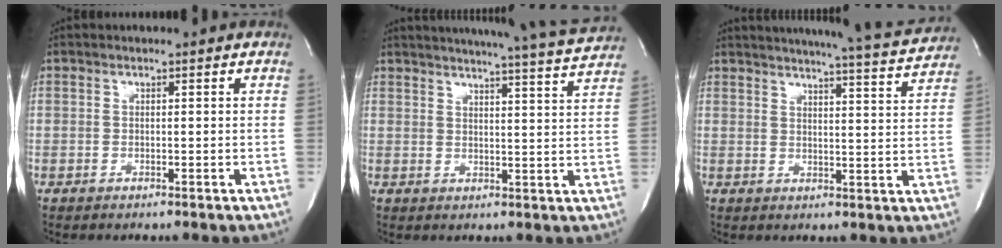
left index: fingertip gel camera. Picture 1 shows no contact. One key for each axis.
{"total": 17.8, "fx": 16.7, "fy": -1.1, "fz": 6.1, "tx": -0.101, "ty": -0.042, "tz": 0.204}
{"total": 17.5, "fx": 16.5, "fy": 0.1, "fz": 6.0, "tx": -0.094, "ty": -0.037, "tz": 0.197}